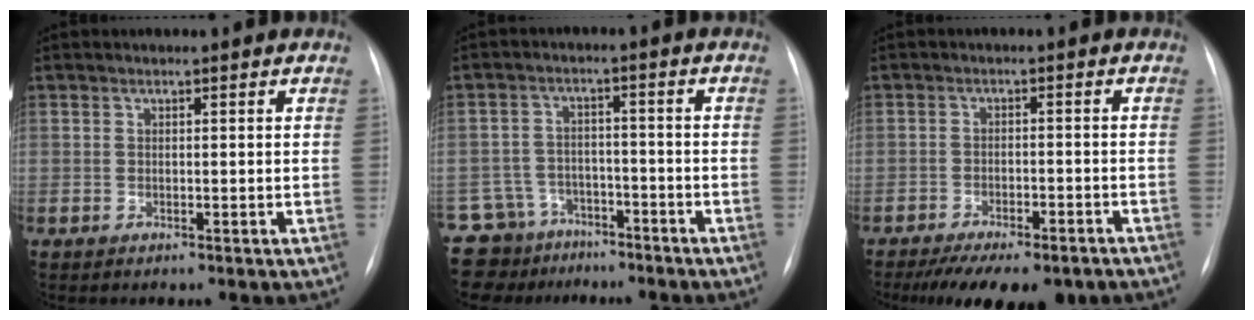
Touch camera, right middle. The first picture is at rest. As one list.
[{"total": 9.3, "force": [-7.1, 6.0, 0.5], "torque": [-0.018, 0.033, -0.107]}, {"total": 13.8, "force": [-10.5, 4.9, 7.5], "torque": [-0.118, -0.010, -0.142]}]